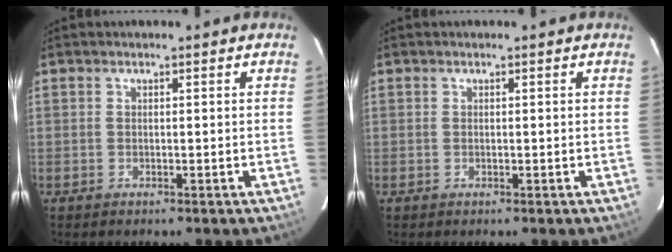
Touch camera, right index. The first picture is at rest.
{"total": 0.0}